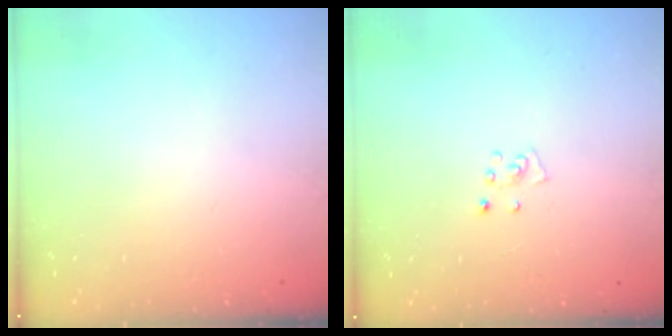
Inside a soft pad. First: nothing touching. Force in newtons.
{"total": 3.5, "press": 3.5, "slide": 0.3}